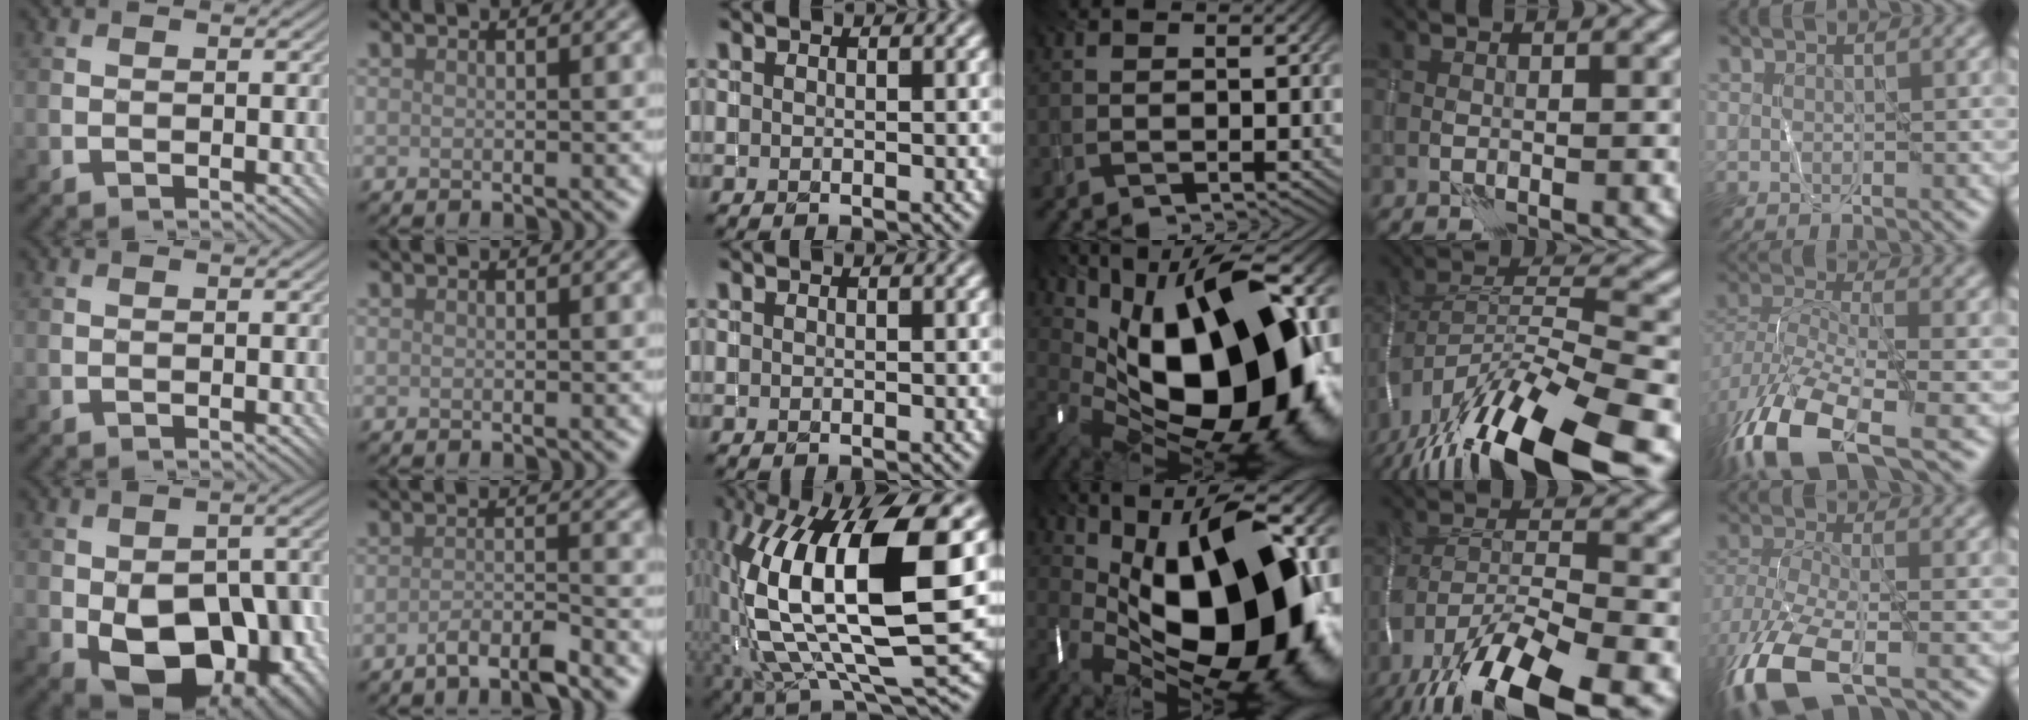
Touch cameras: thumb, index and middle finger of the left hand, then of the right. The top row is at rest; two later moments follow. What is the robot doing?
{"motion": "wrap", "object": "thread"}